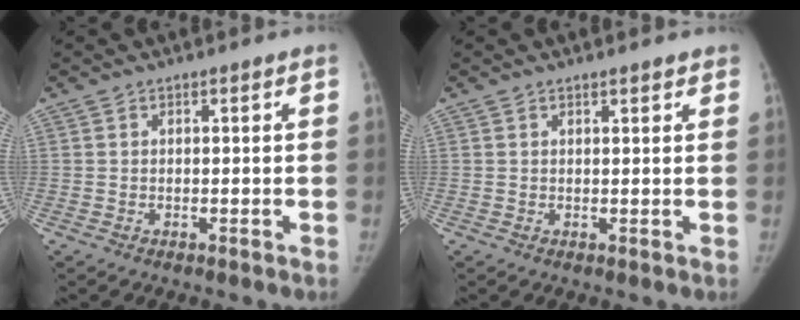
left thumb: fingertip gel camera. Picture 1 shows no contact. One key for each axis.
{"total": 1.7, "fx": 1.4, "fy": 0.5, "fz": 0.9, "tx": -0.007, "ty": -0.006, "tz": 0.018}